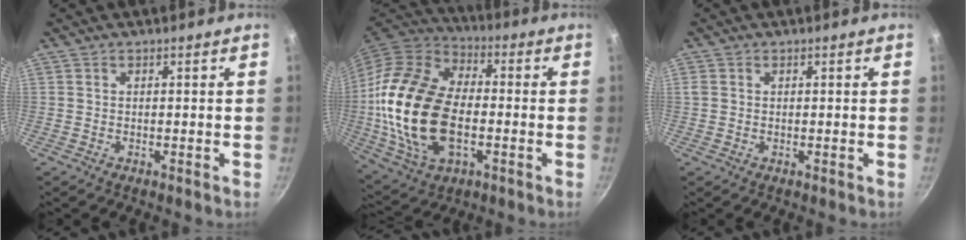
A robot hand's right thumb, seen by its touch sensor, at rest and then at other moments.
{"total": 24.5, "force": [-2.7, 15.1, 19.0], "torque": [-0.360, 0.020, -0.048]}
{"total": 1.2, "force": [0.3, 1.1, 0.5], "torque": [-0.011, 0.003, 0.005]}